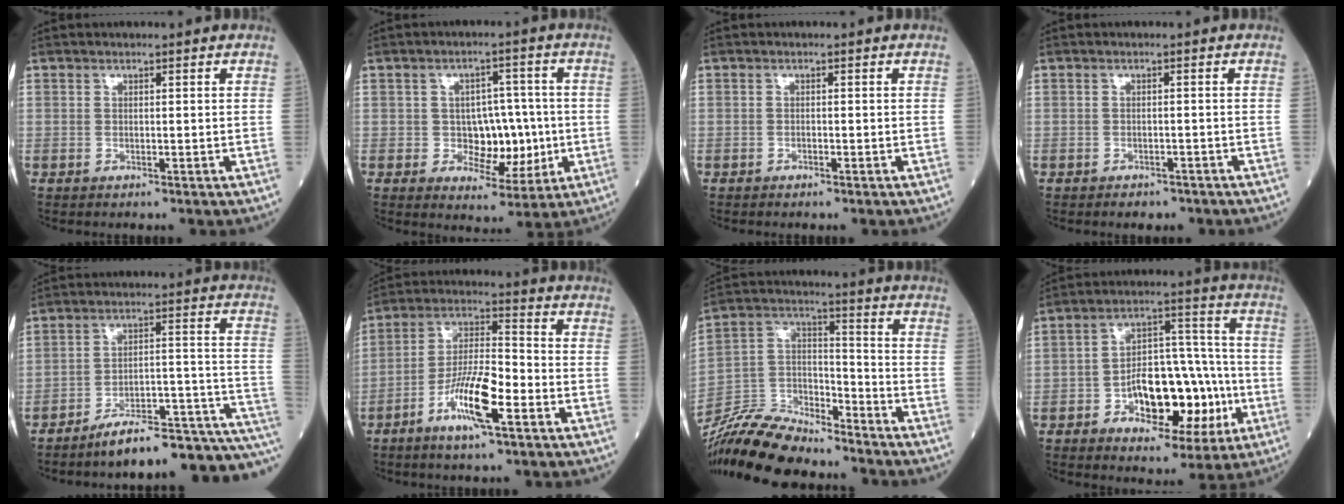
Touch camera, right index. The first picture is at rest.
{"total": 7.5, "force": [-1.0, 4.8, 5.7], "torque": [-0.071, 0.012, -0.007]}
{"total": 0.6, "force": [-0.5, 0.1, 0.3], "torque": [-0.010, -0.001, -0.009]}
{"total": 2.8, "force": [-2.3, 1.3, 0.9], "torque": [-0.014, 0.000, -0.024]}
{"total": 17.2, "force": [-13.5, 2.4, 10.3], "torque": [-0.082, 0.059, -0.195]}
{"total": 10.6, "force": [-5.0, 1.8, 9.2], "torque": [-0.180, -0.002, -0.092]}
{"total": 16.0, "force": [-14.8, 3.3, 4.9], "torque": [-0.086, 0.021, -0.269]}
{"total": 15.2, "force": [-4.6, 7.5, 12.5], "torque": [-0.189, 0.032, -0.061]}